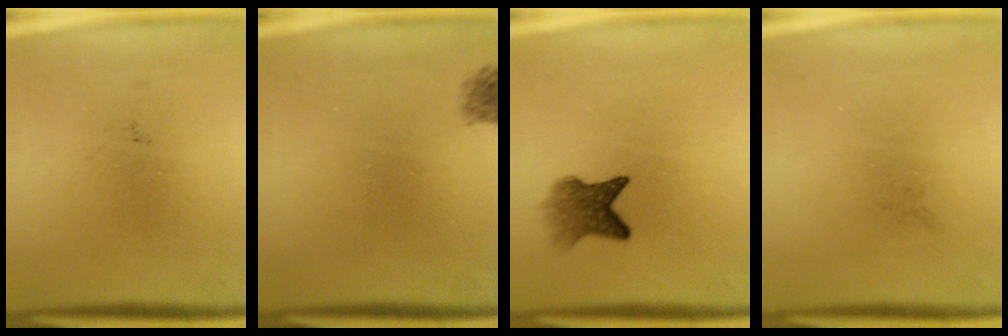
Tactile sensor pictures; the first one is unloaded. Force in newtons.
{"total": 1.8}
{"total": 4.7}
{"total": 0.0}